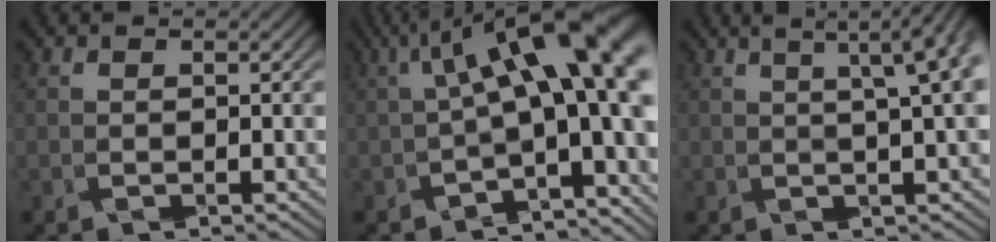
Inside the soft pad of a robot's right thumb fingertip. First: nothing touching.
{"total": 15.0, "force": [1.7, 5.3, 13.9], "torque": [-0.201, 0.010, 0.042]}
{"total": 5.9, "force": [2.0, 0.6, 5.6], "torque": [-0.070, 0.022, 0.028]}